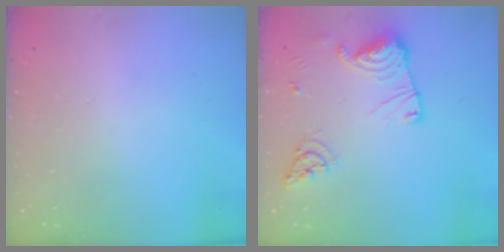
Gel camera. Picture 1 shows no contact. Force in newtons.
{"total": 15.0, "press": 14.9, "slide": 1.5}